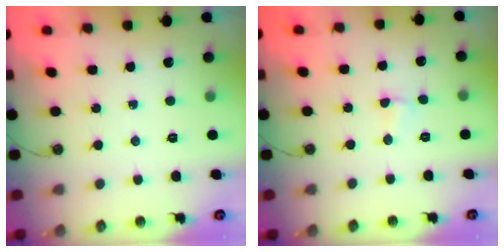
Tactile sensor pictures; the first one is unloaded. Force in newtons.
{"total": 2.9, "press": 2.9, "slide": 0.6}